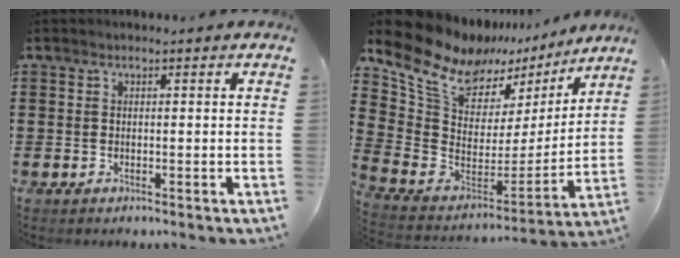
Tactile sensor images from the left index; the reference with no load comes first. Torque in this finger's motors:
{"motor_torque": [2.14, 0.00, 1.05, 0.21]}